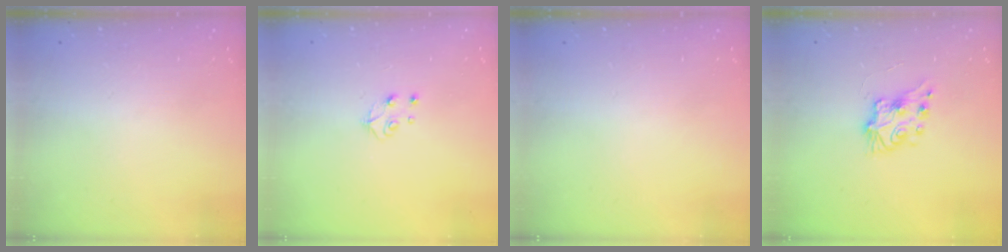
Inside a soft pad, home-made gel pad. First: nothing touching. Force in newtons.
{"total": 4.9, "press": 4.8, "slide": 0.6}
{"total": 0.0}
{"total": 7.8, "press": 7.8, "slide": 0.3}